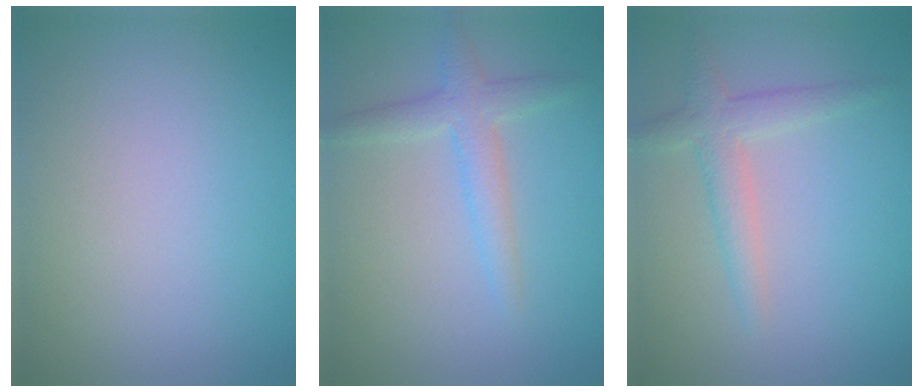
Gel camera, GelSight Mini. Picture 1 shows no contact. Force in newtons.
{"total": 2.7, "press": 2.7, "slide": 0.1}
{"total": 2.7, "press": 2.7, "slide": 0.1}